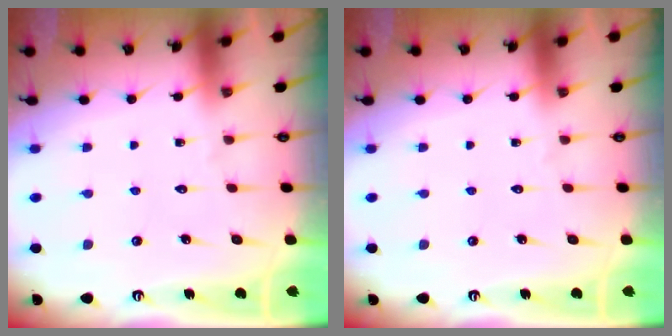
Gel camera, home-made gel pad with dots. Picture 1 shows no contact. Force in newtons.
{"total": 0.0}